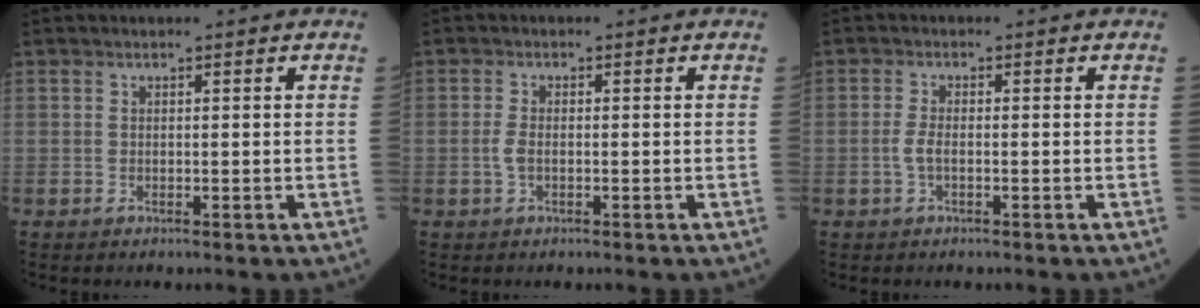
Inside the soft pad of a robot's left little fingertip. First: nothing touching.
{"total": 1.7, "force": [-0.5, 0.8, 1.4], "torque": [-0.038, 0.000, -0.011]}
{"total": 1.8, "force": [-0.6, 0.6, 1.6], "torque": [-0.042, -0.001, -0.014]}